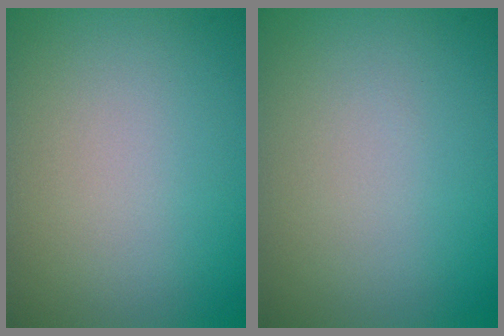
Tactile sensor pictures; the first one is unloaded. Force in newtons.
{"total": 0.0}